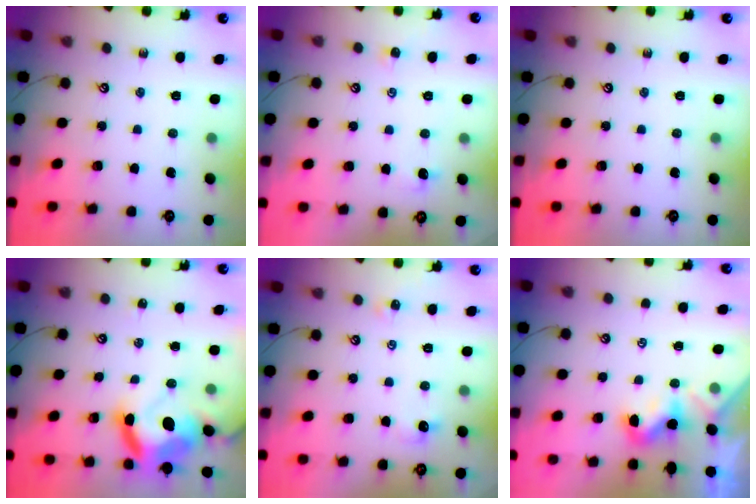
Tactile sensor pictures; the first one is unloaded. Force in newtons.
{"total": 0.0}
{"total": 0.0}
{"total": 15.1, "press": 15.0, "slide": 1.4}
{"total": 2.2, "press": 2.1, "slide": 0.6}
{"total": 0.0}